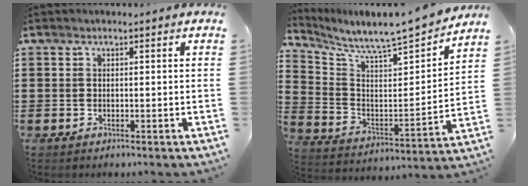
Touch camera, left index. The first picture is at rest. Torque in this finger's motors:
{"motor_torque": [2.14, 0.00, 0.32, 0.07]}